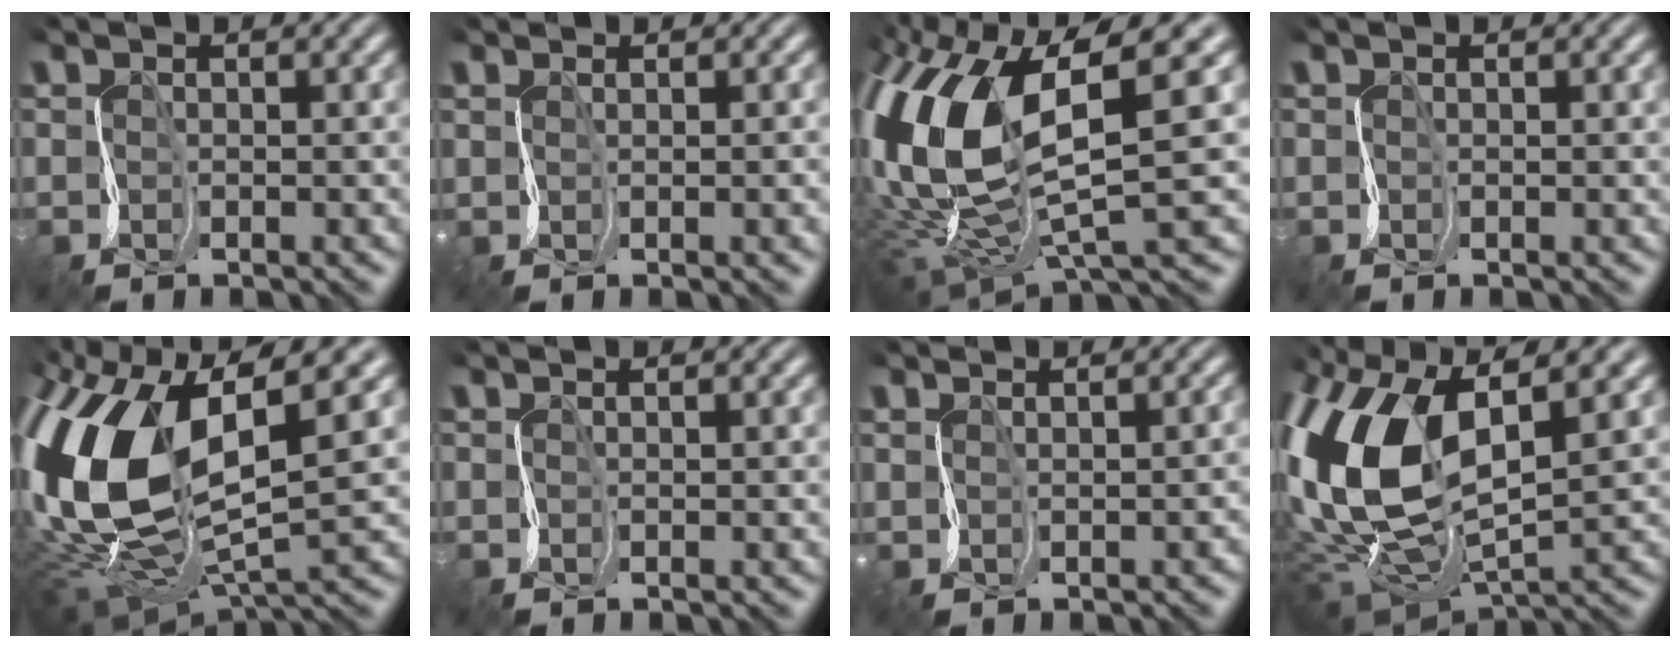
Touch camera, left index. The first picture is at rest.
{"total": 3.1, "force": [0.2, 1.4, 2.7], "torque": [-0.016, 0.005, 0.008]}
{"total": 11.4, "force": [2.1, 4.9, 10.1], "torque": [-0.236, -0.018, 0.046]}
{"total": 0.7, "force": [0.4, 0.2, 0.5], "torque": [-0.004, 0.001, -0.002]}
{"total": 12.8, "force": [2.5, 6.4, 10.8], "torque": [-0.258, -0.008, 0.053]}
{"total": 1.2, "force": [0.3, 0.5, 1.1], "torque": [-0.004, 0.002, -0.003]}
{"total": 2.2, "force": [-0.4, 1.3, 1.7], "torque": [-0.003, 0.011, 0.006]}
{"total": 11.1, "force": [2.7, 5.6, 9.2], "torque": [-0.226, 0.004, 0.060]}